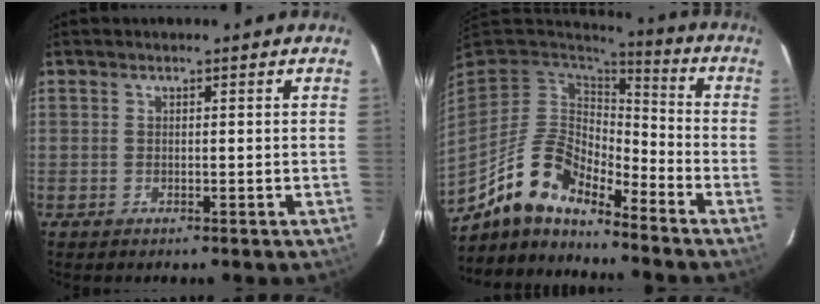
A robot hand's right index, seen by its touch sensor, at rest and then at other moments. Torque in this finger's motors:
{"motor_torque": [0.45, -0.91, 0.60, 0.09]}